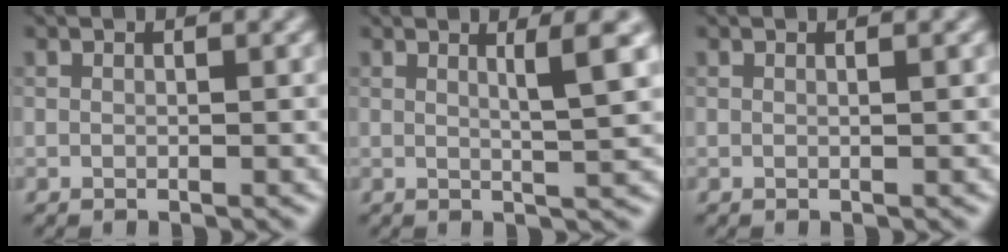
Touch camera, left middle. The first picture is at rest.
{"total": 3.8, "force": [1.3, 0.6, 3.5], "torque": [-0.043, 0.001, 0.019]}
{"total": 0.6, "force": [0.2, 0.2, 0.4], "torque": [0.000, 0.001, -0.001]}